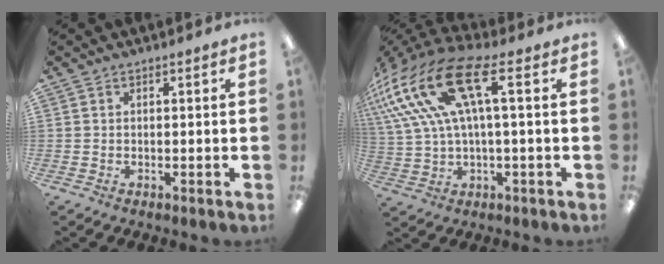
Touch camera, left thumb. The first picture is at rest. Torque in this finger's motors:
{"motor_torque": [2.12, 2.88, 2.05, -0.72, 0.74]}